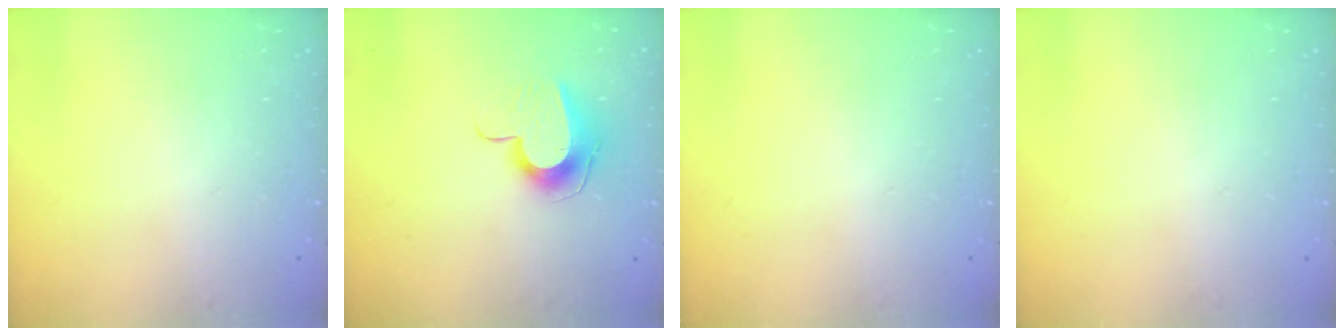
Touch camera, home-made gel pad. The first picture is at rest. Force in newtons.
{"total": 9.6, "press": 9.5, "slide": 1.2}
{"total": 0.0}
{"total": 0.0}